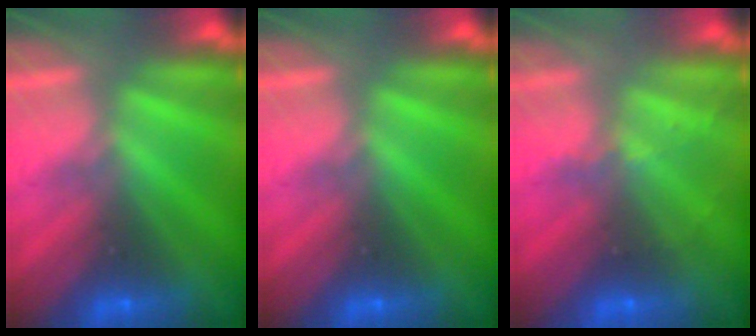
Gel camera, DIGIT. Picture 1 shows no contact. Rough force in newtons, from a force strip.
{"total": 0.0}
{"total": 1.9}